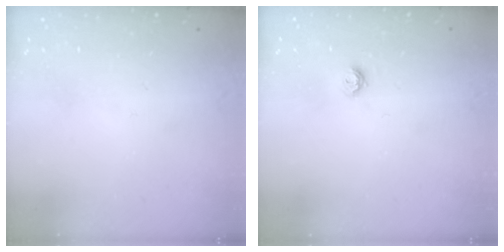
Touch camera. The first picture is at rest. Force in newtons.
{"total": 5.8, "press": 5.8, "slide": 0.3}